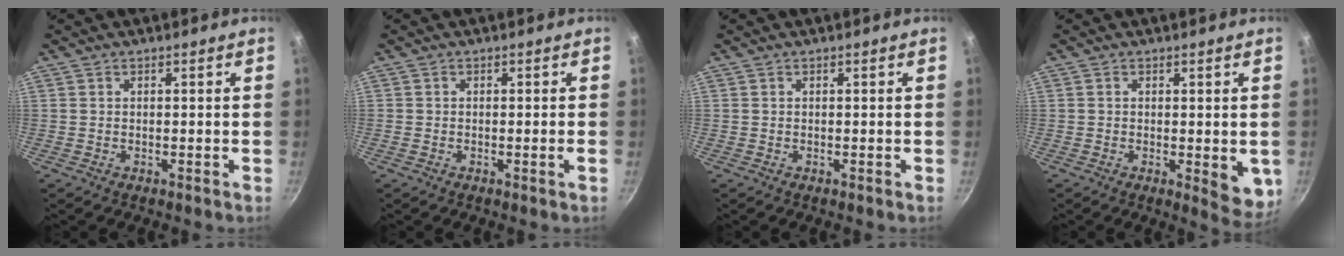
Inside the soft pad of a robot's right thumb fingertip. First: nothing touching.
{"total": 0.8, "force": [-0.3, 0.0, 0.8], "torque": [-0.017, 0.004, -0.009]}
{"total": 0.0}
{"total": 6.0, "force": [-0.4, 2.6, 5.4], "torque": [-0.059, -0.009, -0.004]}